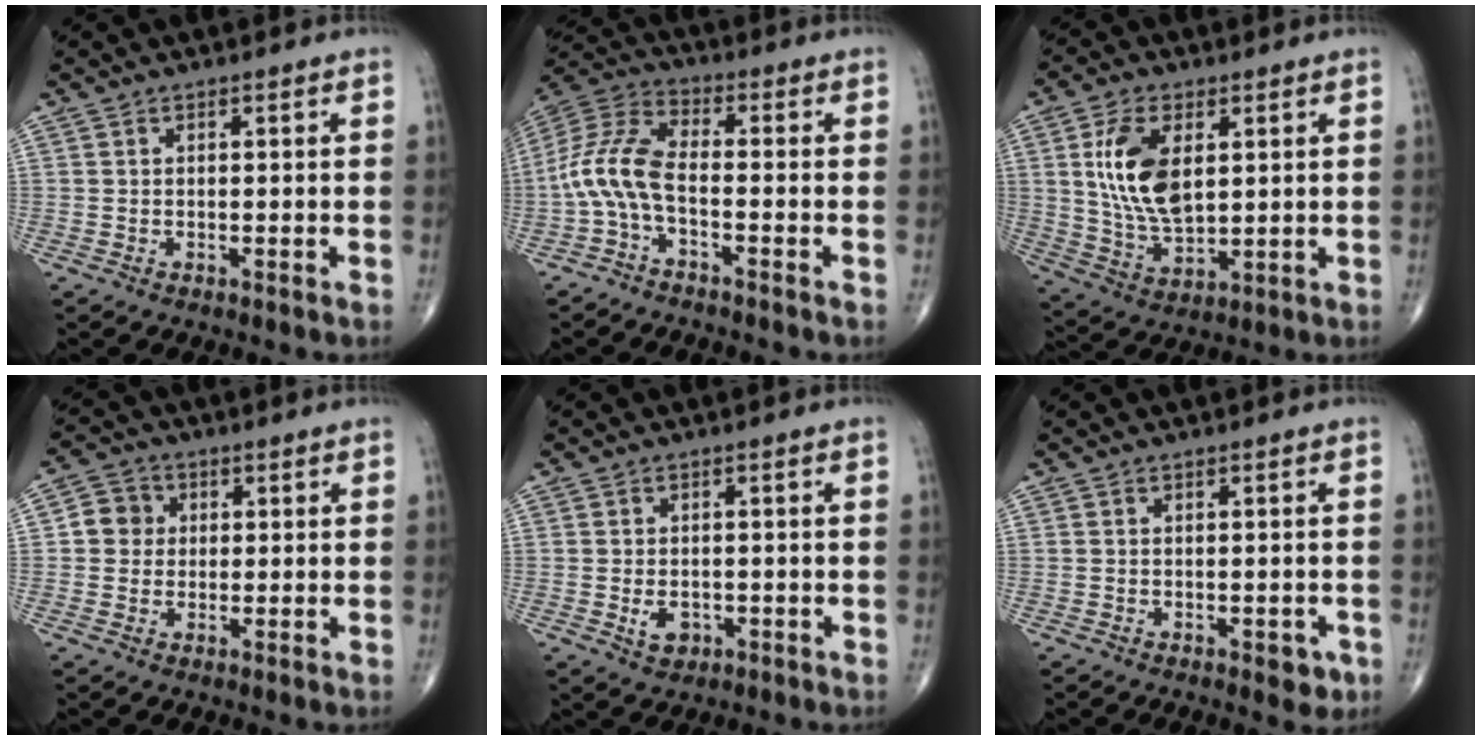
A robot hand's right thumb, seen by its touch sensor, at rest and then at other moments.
{"total": 9.6, "force": [-2.7, 4.0, 8.3], "torque": [-0.183, 0.040, -0.066]}
{"total": 12.9, "force": [3.0, 7.0, 10.5], "torque": [-0.192, -0.016, 0.063]}
{"total": 5.0, "force": [0.6, 4.7, 1.6], "torque": [-0.006, 0.007, 0.001]}
{"total": 3.3, "force": [-0.9, 2.4, 2.1], "torque": [-0.028, 0.002, -0.007]}
{"total": 3.0, "force": [-1.3, 1.6, 2.2], "torque": [-0.014, 0.003, -0.013]}